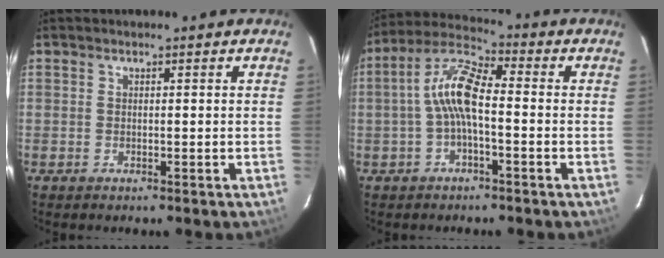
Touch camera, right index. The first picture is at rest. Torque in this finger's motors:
{"motor_torque": [0.67, -0.16, 0.55, 0.18]}